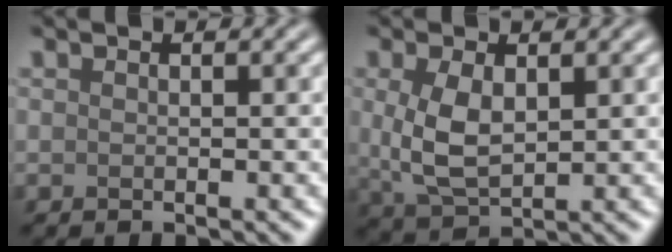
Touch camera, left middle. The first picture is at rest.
{"total": 4.5, "force": [0.6, 2.5, 3.7], "torque": [-0.088, -0.001, 0.019]}